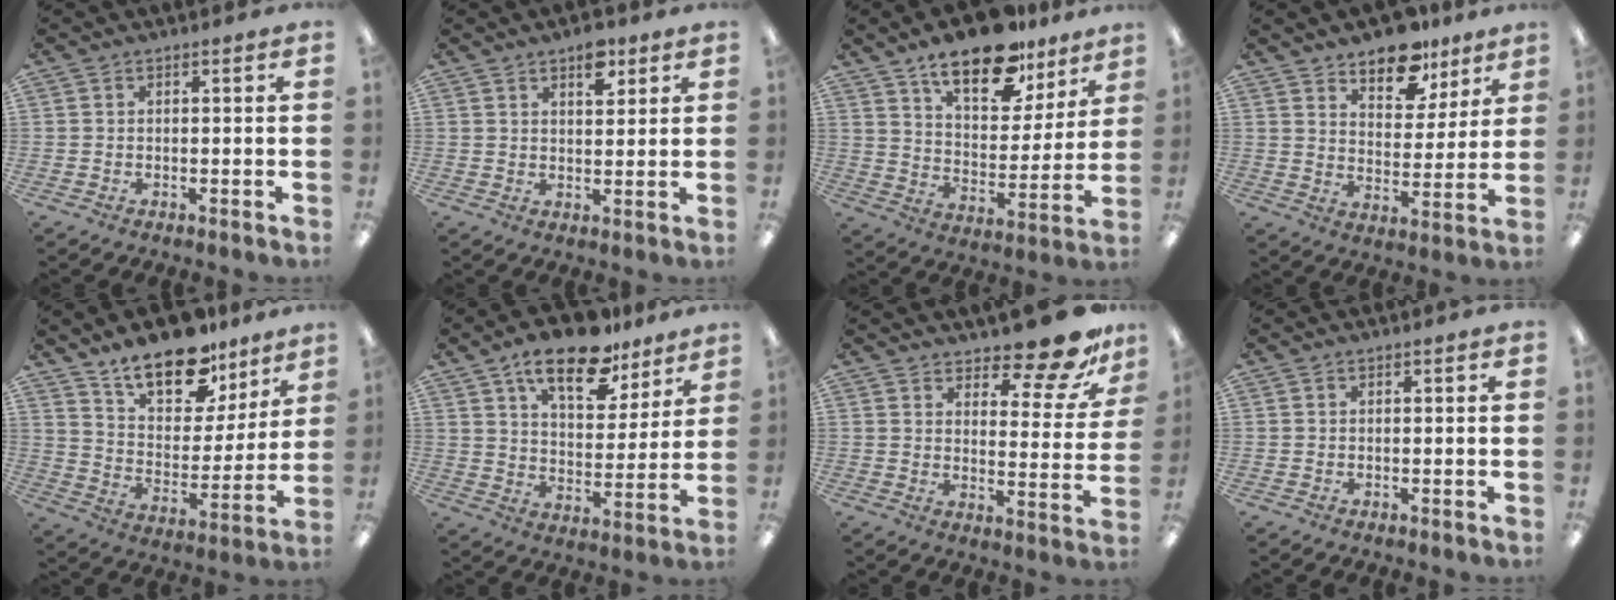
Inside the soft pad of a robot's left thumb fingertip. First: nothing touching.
{"total": 6.0, "force": [4.1, 2.8, 3.5], "torque": [-0.029, -0.024, 0.065]}
{"total": 18.1, "force": [13.2, 7.9, 9.5], "torque": [-0.143, -0.076, 0.226]}
{"total": 11.5, "force": [9.5, 5.5, 3.3], "torque": [-0.047, -0.062, 0.176]}
{"total": 17.9, "force": [13.6, 8.3, 8.2], "torque": [-0.134, -0.090, 0.241]}
{"total": 16.1, "force": [11.5, 6.7, 9.1], "torque": [-0.137, -0.062, 0.196]}
{"total": 13.3, "force": [11.1, 3.8, 6.4], "torque": [-0.074, -0.094, 0.186]}
{"total": 0.0}